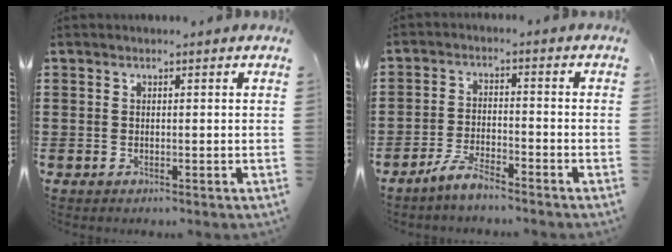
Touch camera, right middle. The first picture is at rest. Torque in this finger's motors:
{"motor_torque": [0.77, -0.38, 0.05, 0.04]}